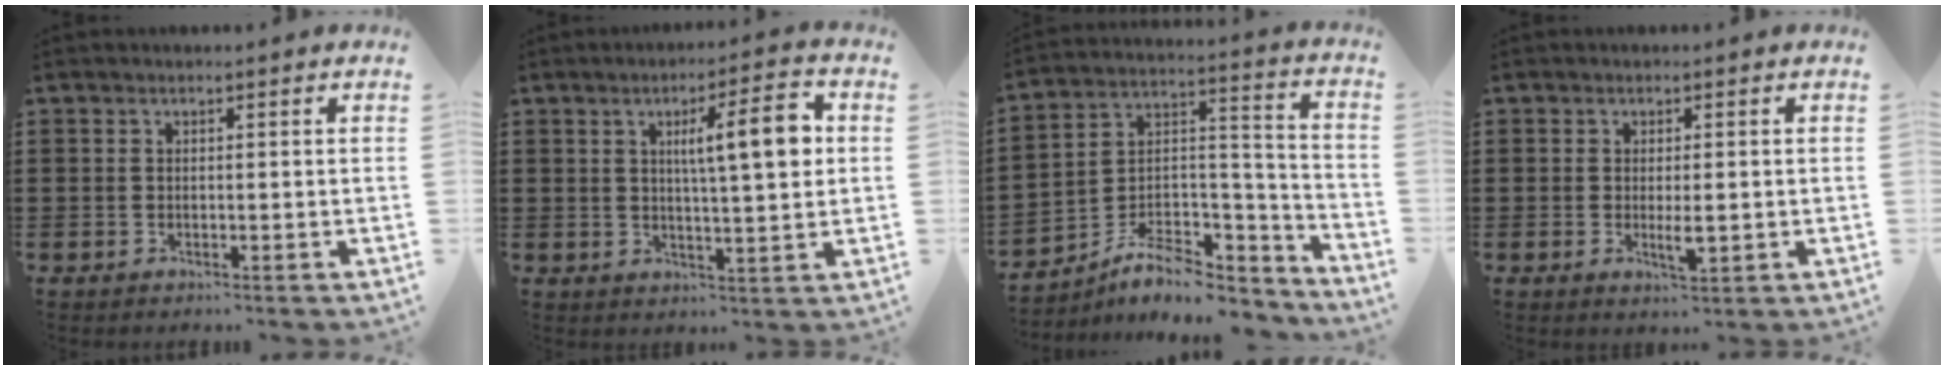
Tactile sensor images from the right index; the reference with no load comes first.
{"total": 8.9, "force": [2.1, 1.5, 8.5], "torque": [-0.139, -0.005, 0.027]}
{"total": 8.3, "force": [-6.3, 4.1, 3.6], "torque": [-0.066, 0.015, -0.116]}
{"total": 3.1, "force": [-0.4, 0.9, 3.0], "torque": [-0.051, -0.002, -0.007]}